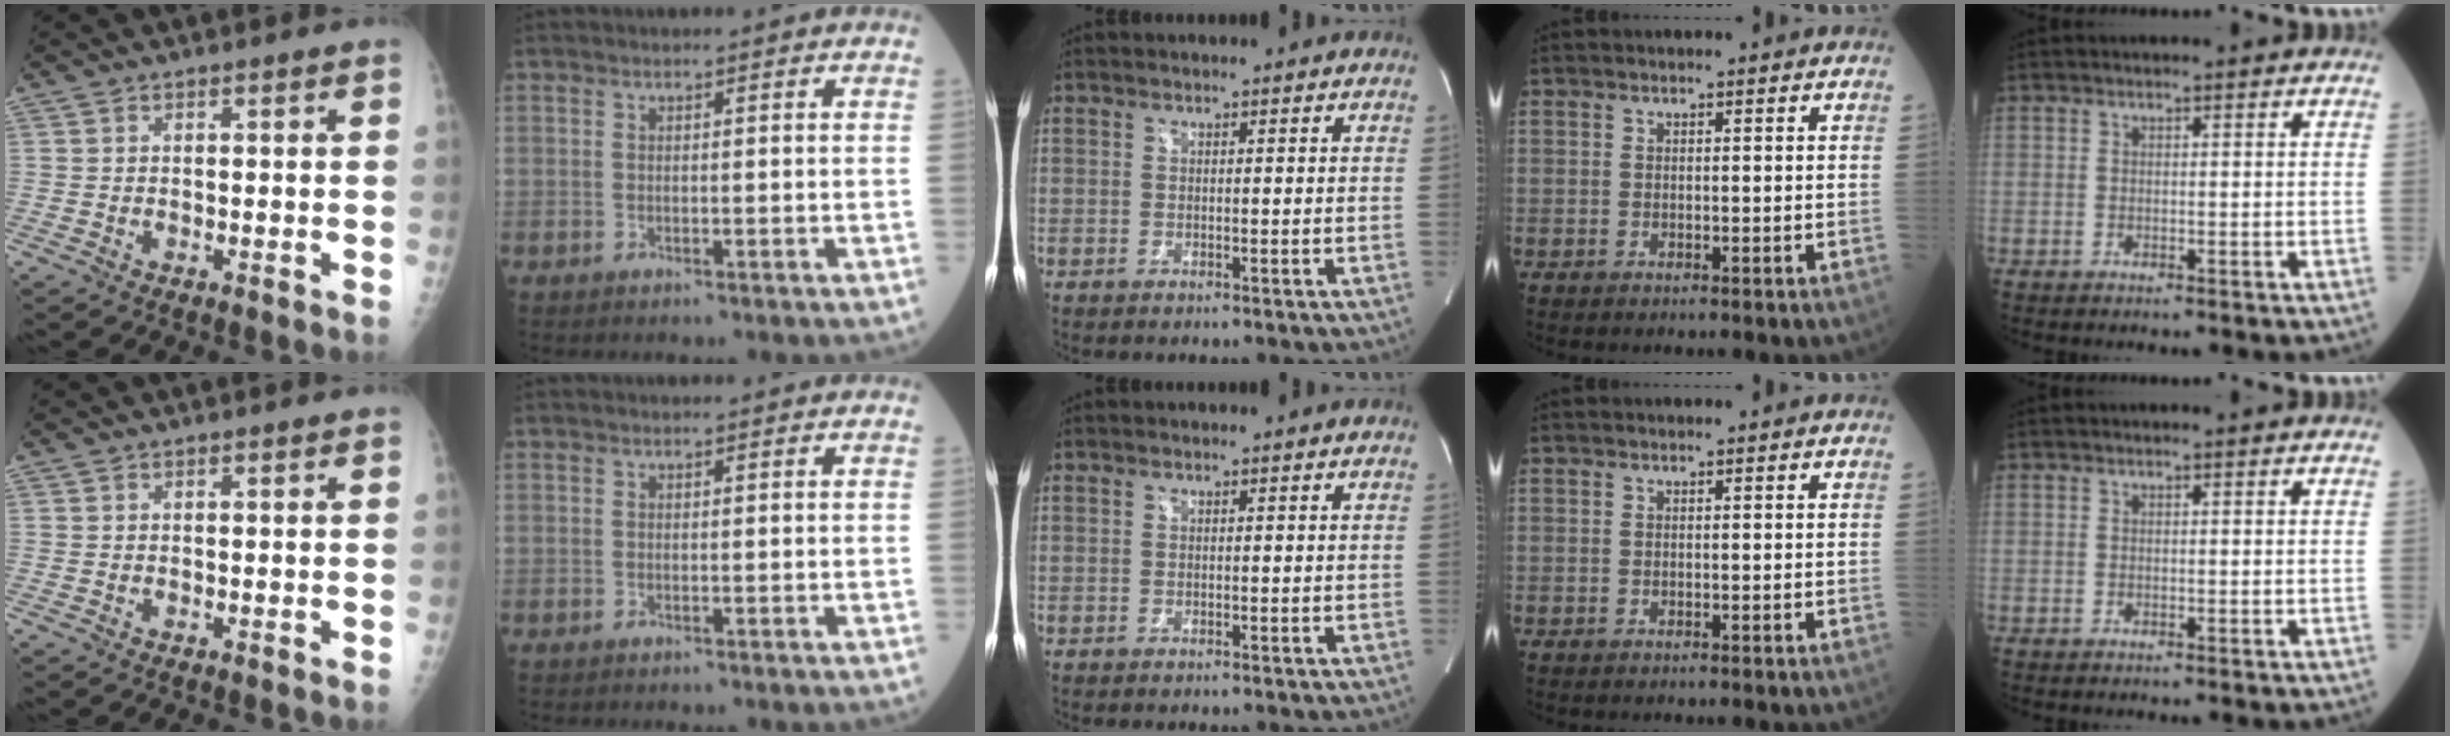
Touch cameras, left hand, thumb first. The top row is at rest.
{}